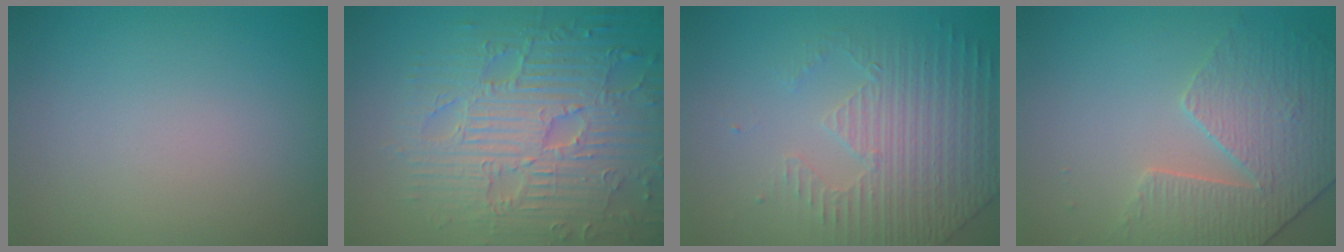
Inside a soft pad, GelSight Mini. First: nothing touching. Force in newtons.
{"total": 9.8, "press": 6.7, "slide": 7.1}
{"total": 4.5, "press": 3.4, "slide": 3.0}
{"total": 4.0, "press": 3.7, "slide": 1.5}